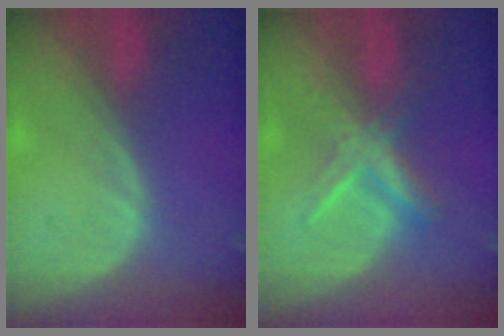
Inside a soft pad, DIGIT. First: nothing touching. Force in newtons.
{"total": 5.4, "press": 5.4, "slide": 0.7}